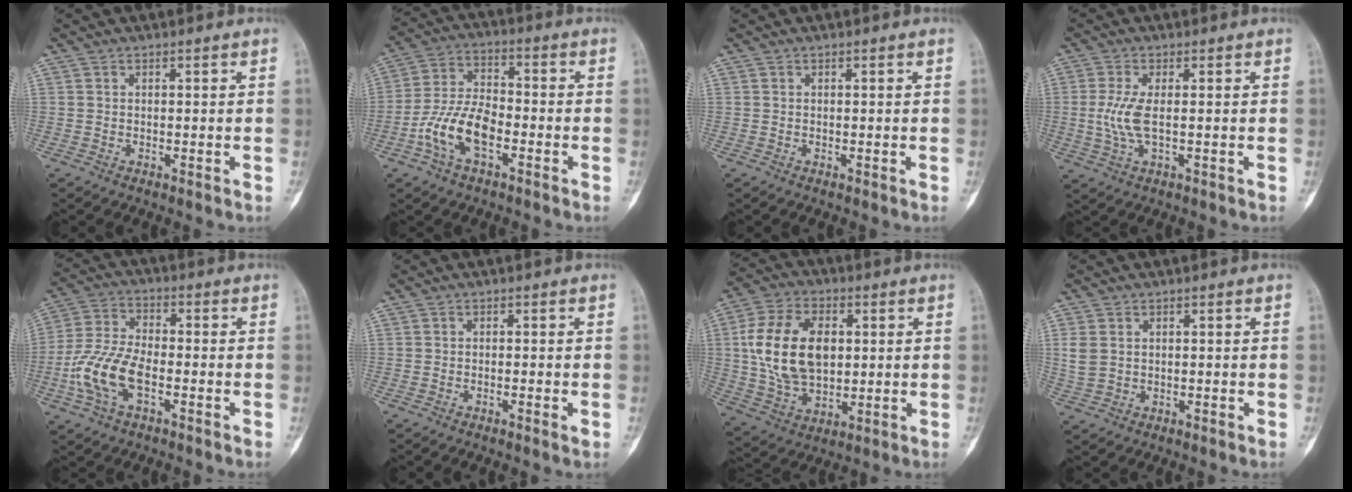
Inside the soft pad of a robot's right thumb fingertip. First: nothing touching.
{"total": 11.0, "force": [-4.1, 5.6, 8.5], "torque": [-0.172, 0.032, -0.081]}
{"total": 0.0}
{"total": 5.4, "force": [-0.1, 1.8, 5.1], "torque": [-0.130, -0.004, -0.001]}
{"total": 11.6, "force": [-3.6, 5.9, 9.3], "torque": [-0.202, 0.024, -0.073]}
{"total": 1.5, "force": [-0.6, 0.2, 1.4], "torque": [-0.031, -0.001, -0.011]}
{"total": 17.2, "force": [2.3, 11.1, 13.0], "torque": [-0.222, 0.001, 0.047]}
{"total": 3.5, "force": [0.5, 2.6, 2.2], "torque": [-0.053, 0.003, 0.016]}